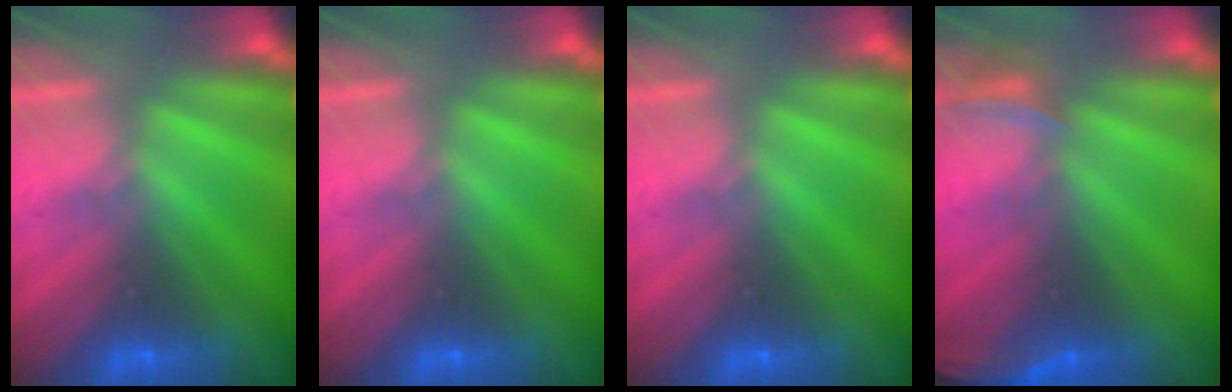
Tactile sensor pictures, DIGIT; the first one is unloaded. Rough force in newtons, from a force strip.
{"total": 0.0}
{"total": 0.0}
{"total": 2.5}